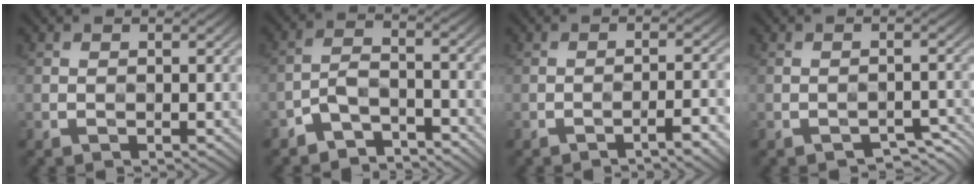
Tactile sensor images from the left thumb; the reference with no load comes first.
{"total": 5.2, "force": [-4.1, 2.1, 2.4], "torque": [-0.043, 0.006, -0.086]}
{"total": 3.3, "force": [-2.2, 0.3, 2.4], "torque": [-0.033, 0.014, -0.040]}
{"total": 2.5, "force": [-2.0, 1.1, 1.1], "torque": [-0.013, -0.001, -0.021]}